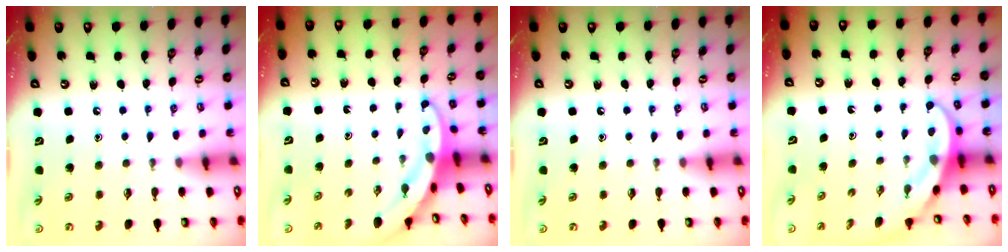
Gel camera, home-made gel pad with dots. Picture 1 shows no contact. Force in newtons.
{"total": 3.1, "press": 3.1, "slide": 0.2}
{"total": 0.0}
{"total": 4.0, "press": 4.0, "slide": 0.3}